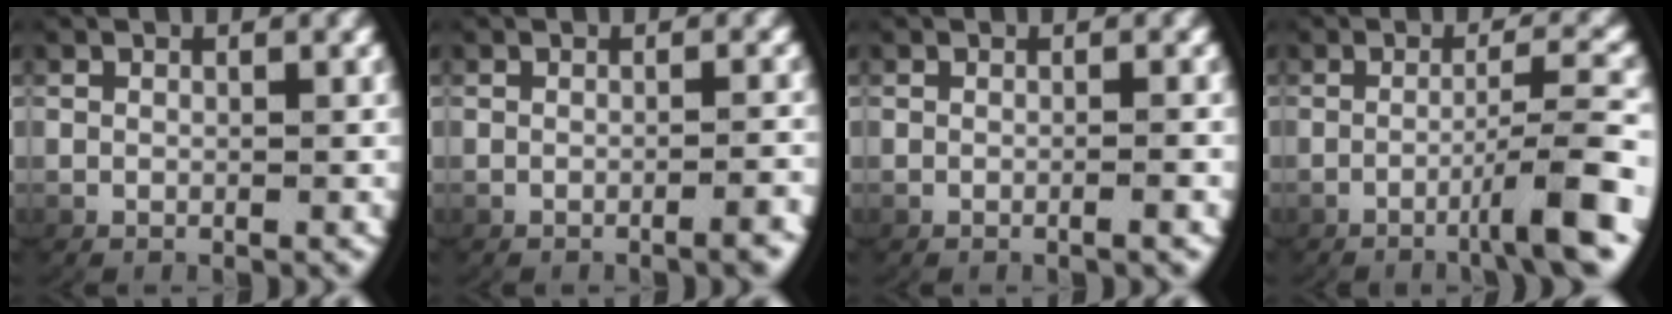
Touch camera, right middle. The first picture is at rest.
{"total": 1.3, "force": [-1.0, -0.2, 0.8], "torque": [-0.011, 0.008, -0.019]}
{"total": 0.8, "force": [-0.6, -0.3, 0.5], "torque": [-0.008, 0.006, -0.013]}
{"total": 5.4, "force": [-2.0, 0.4, 5.0], "torque": [-0.077, 0.008, -0.031]}